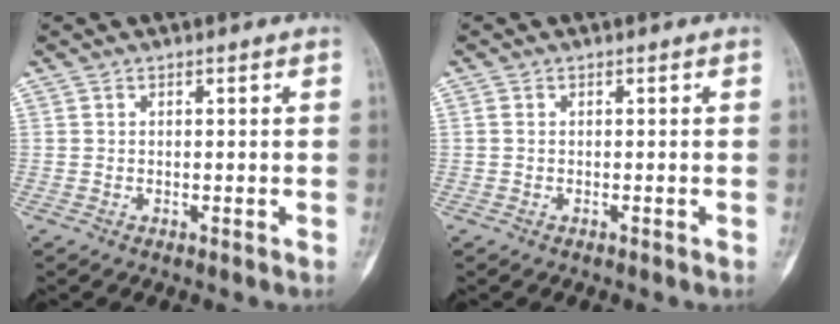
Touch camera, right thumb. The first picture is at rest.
{"total": 0.5, "force": [0.0, 0.4, 0.4], "torque": [-0.005, 0.000, -0.002]}